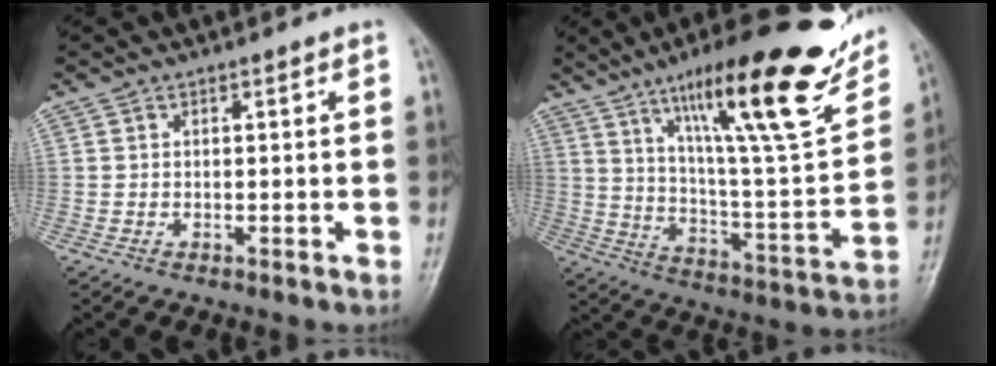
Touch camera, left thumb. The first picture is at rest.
{"total": 28.5, "force": [16.9, 5.6, 22.2], "torque": [-0.306, -0.056, 0.271]}